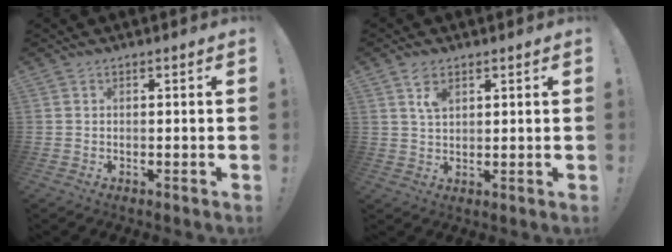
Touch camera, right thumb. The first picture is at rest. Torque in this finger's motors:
{"motor_torque": [0.14, 0.68, 0.18, -0.07, 0.00]}